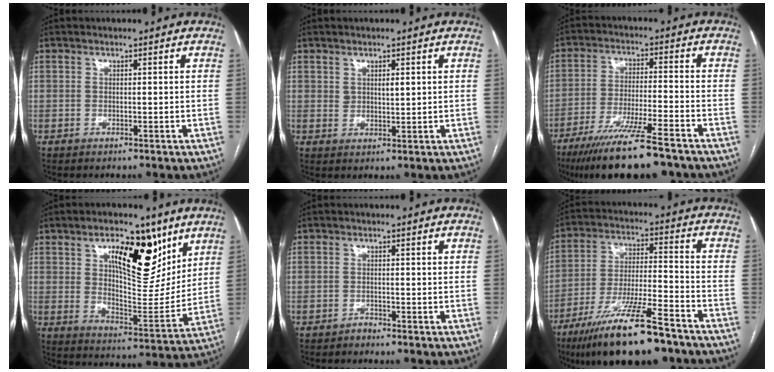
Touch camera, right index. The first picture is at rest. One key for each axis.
{"total": 2.2, "fx": 1.0, "fy": 1.0, "fz": 1.8, "tx": -0.031, "ty": -0.001, "tz": 0.020}
{"total": 14.3, "fx": -10.8, "fy": 1.2, "fz": 9.3, "tx": -0.167, "ty": -0.039, "tz": -0.181}
{"total": 15.4, "fx": 7.9, "fy": 6.0, "fz": 11.8, "tx": -0.171, "ty": -0.002, "tz": 0.131}
{"total": 0.8, "fx": -0.7, "fy": 0.3, "fz": -0.2, "tx": 0.006, "ty": 0.000, "tz": -0.017}
{"total": 16.8, "fx": -11.9, "fy": 2.3, "fz": 11.8, "tx": -0.209, "ty": -0.029, "tz": -0.209}